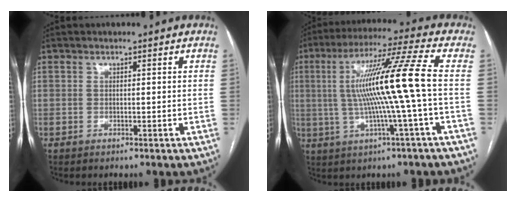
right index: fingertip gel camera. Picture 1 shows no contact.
{"total": 14.3, "force": [0.1, -1.8, 14.2], "torque": [-0.259, 0.013, -0.002]}